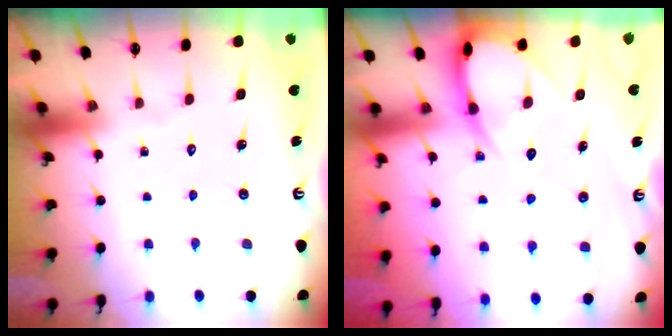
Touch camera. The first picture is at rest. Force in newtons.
{"total": 7.1, "press": 7.1, "slide": 0.8}